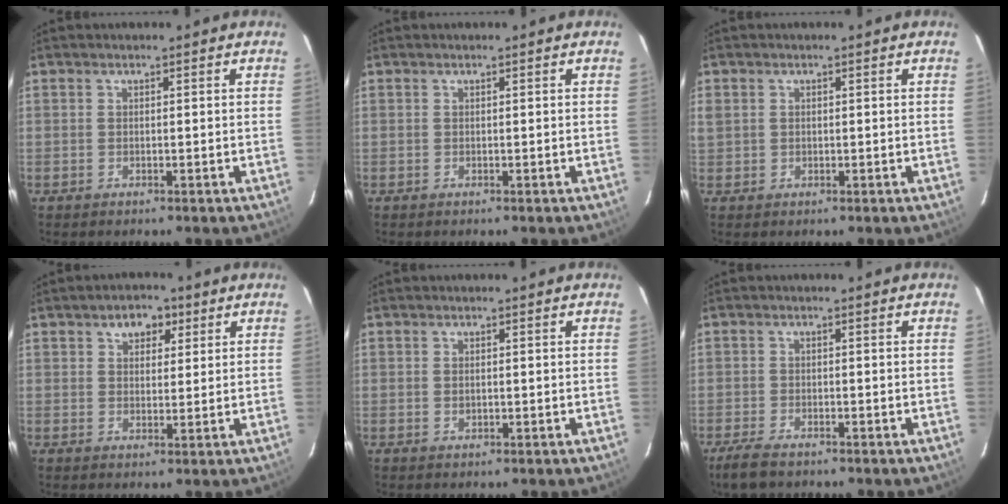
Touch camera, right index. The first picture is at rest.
{"total": 0.0}
{"total": 2.5, "force": [0.5, 2.3, 1.1], "torque": [-0.019, 0.003, 0.011]}
{"total": 4.7, "force": [2.4, 3.3, 2.4], "torque": [-0.032, 0.012, 0.037]}
{"total": 1.0, "force": [-0.1, 0.8, 0.6], "torque": [-0.011, -0.001, -0.001]}
{"total": 4.7, "force": [-3.7, 1.5, 2.5], "torque": [-0.072, -0.012, -0.073]}